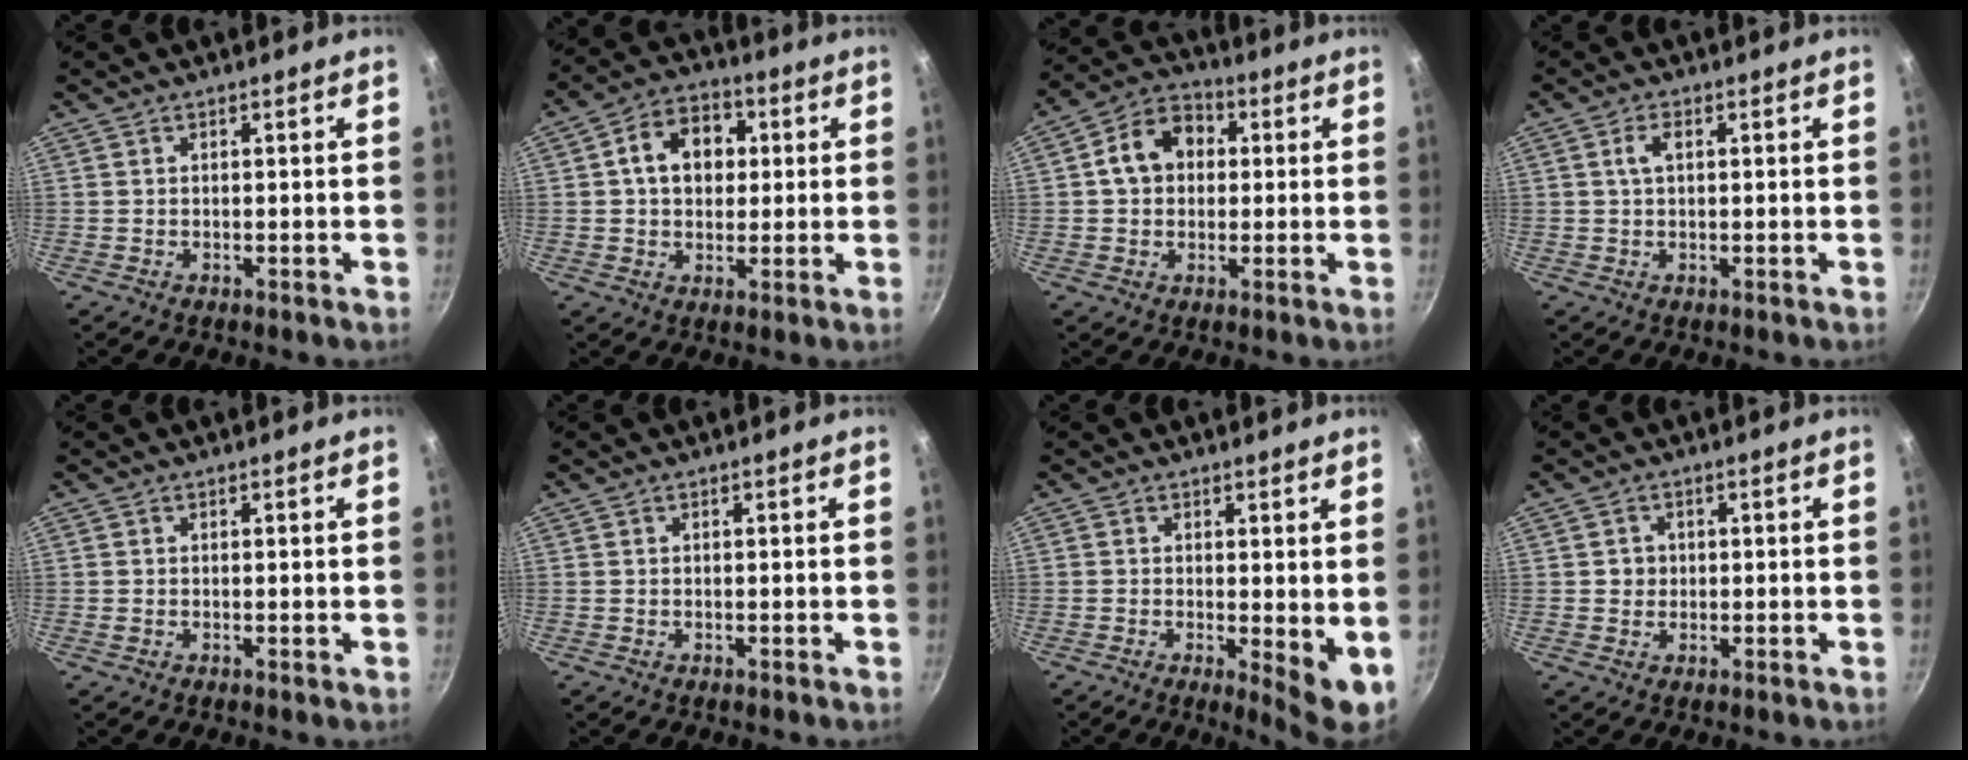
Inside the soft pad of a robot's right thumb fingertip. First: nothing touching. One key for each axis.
{"total": 10.8, "fx": 1.9, "fy": 8.1, "fz": 6.8, "tx": -0.073, "ty": 0.017, "tz": 0.017}
{"total": 10.0, "fx": 1.4, "fy": 7.9, "fz": 6.0, "tx": -0.068, "ty": 0.025, "tz": 0.007}
{"total": 2.6, "fx": 0.6, "fy": 1.3, "fz": 2.1, "tx": -0.038, "ty": 0.007, "tz": 0.012}
{"total": 0.0}
{"total": 0.0}
{"total": 5.7, "fx": 0.1, "fy": 1.8, "fz": 5.5, "tx": -0.078, "ty": -0.016, "tz": 0.004}
{"total": 2.1, "fx": 0.1, "fy": 2.0, "fz": 0.6, "tx": 0.004, "ty": 0.004, "tz": 0.000}